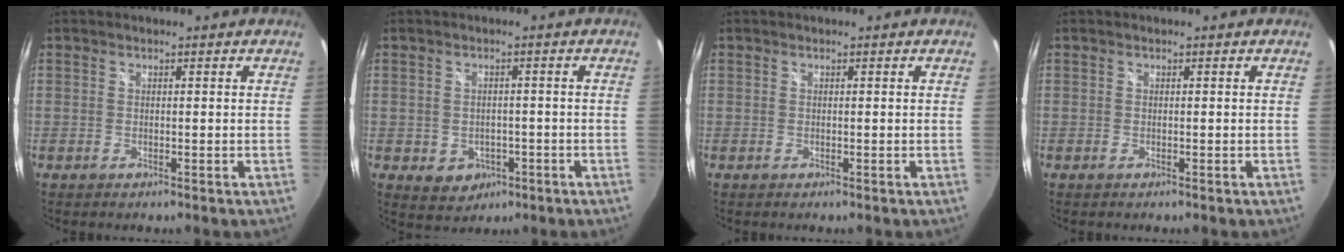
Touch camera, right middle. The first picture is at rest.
{"total": 5.5, "force": [-1.9, 4.6, 2.2], "torque": [-0.055, -0.002, -0.013]}
{"total": 0.0}
{"total": 0.0}